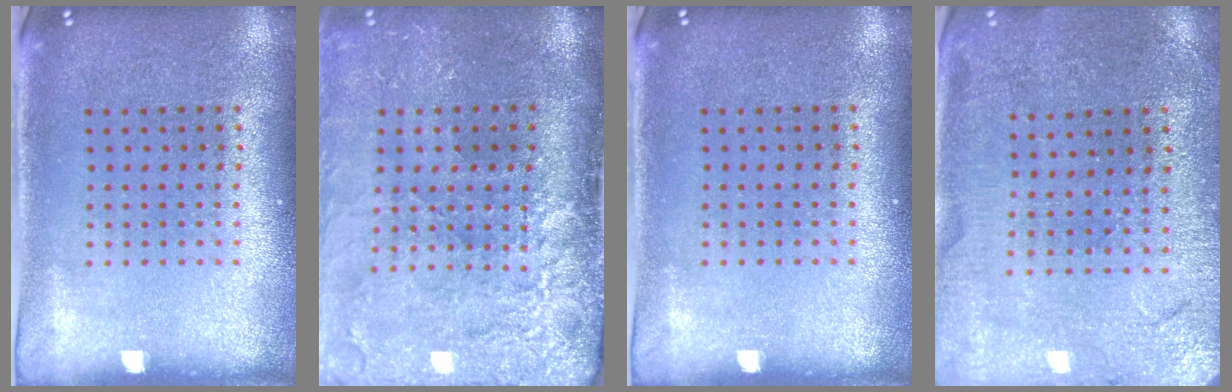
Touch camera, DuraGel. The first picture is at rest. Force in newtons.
{"total": 4.5, "press": 3.6, "slide": 2.6}
{"total": 0.0}
{"total": 0.7, "press": 0.7, "slide": 0.1}